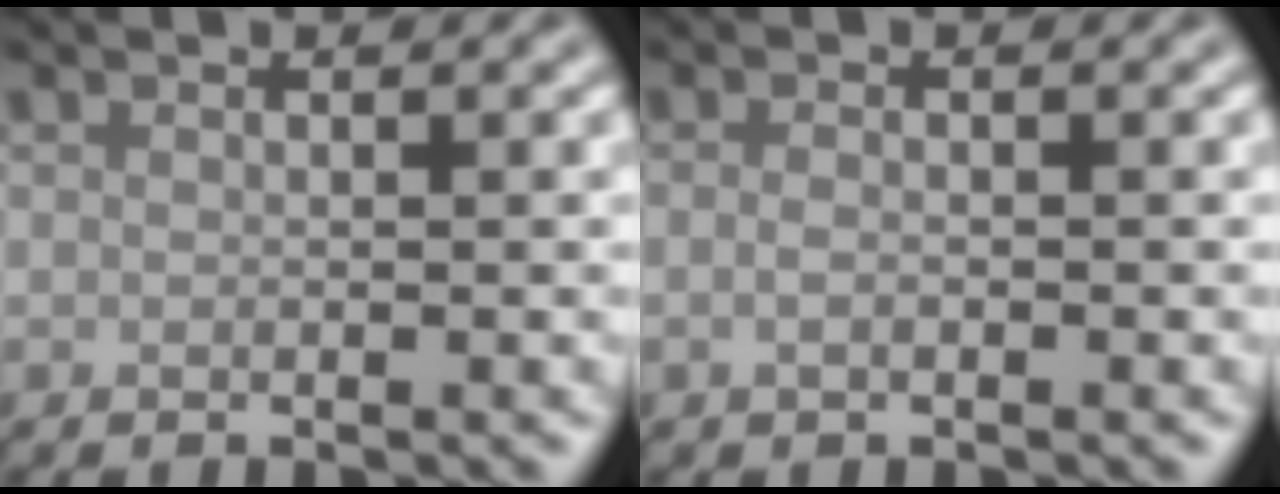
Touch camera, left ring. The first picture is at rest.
{"total": 1.0, "force": [-0.3, 0.5, 0.8], "torque": [-0.020, -0.002, -0.007]}